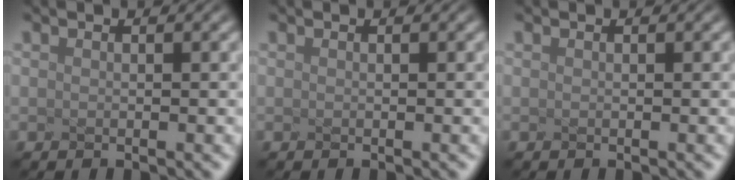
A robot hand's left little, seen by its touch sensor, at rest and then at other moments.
{"total": 0.0}
{"total": 0.0}